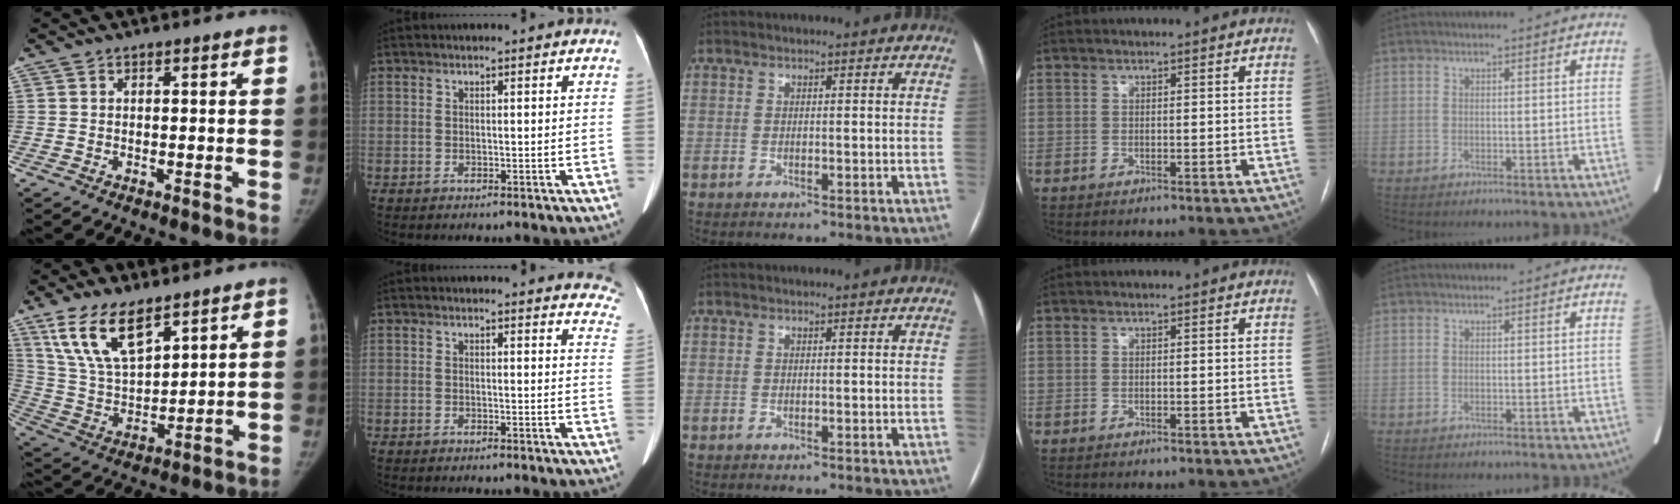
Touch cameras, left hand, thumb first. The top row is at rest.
{"thumb": {"total": 13.9, "force": [8.9, 5.8, 8.9], "torque": [-0.148, -0.037, 0.184]}, "index": {"total": 12.2, "force": [11.6, 2.7, 2.4], "torque": [0.019, -0.054, 0.083]}}